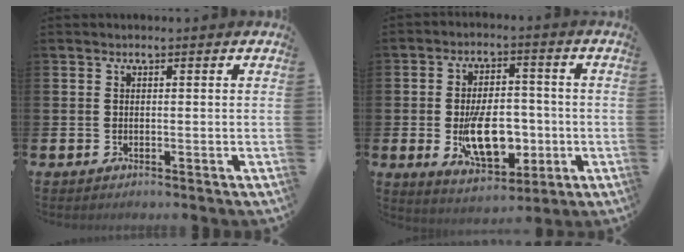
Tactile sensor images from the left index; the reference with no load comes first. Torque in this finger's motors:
{"motor_torque": [1.56, -0.38, 1.05, 0.21]}